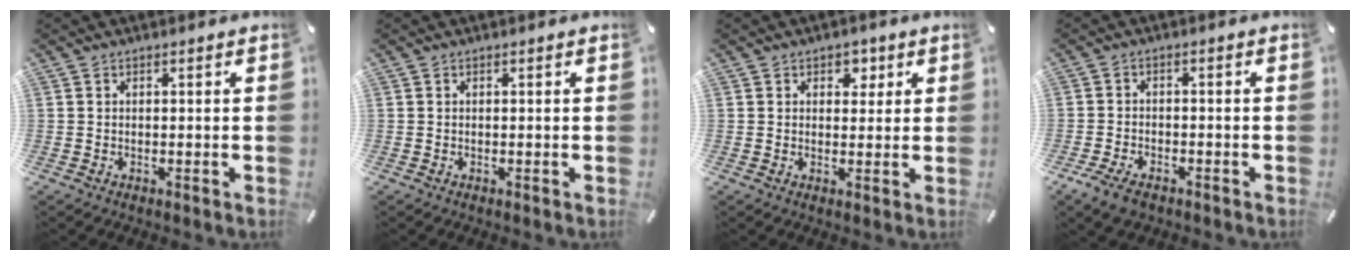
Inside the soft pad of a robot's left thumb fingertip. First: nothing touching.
{"total": 0.0}
{"total": 3.5, "force": [1.4, 2.8, 1.5], "torque": [0.005, -0.008, 0.015]}
{"total": 4.5, "force": [-3.0, 2.3, 2.4], "torque": [-0.064, 0.009, -0.061]}